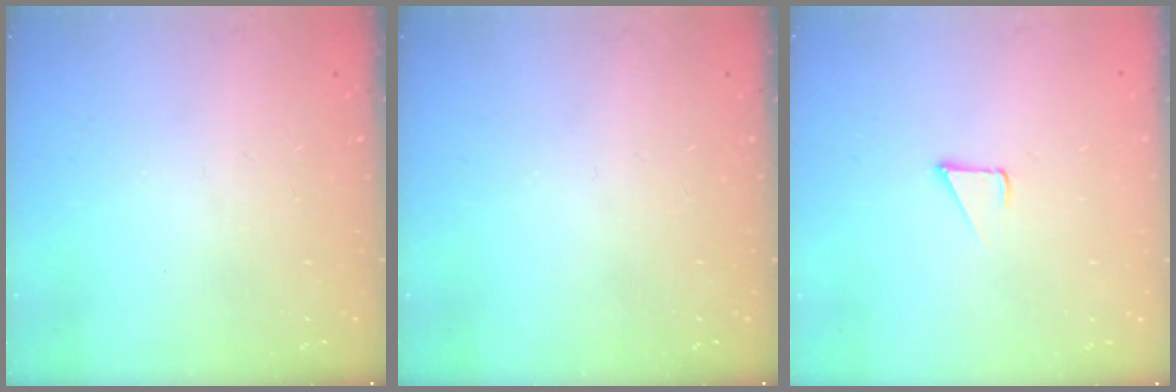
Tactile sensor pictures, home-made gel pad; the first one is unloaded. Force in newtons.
{"total": 0.0}
{"total": 2.8, "press": 2.8, "slide": 0.2}